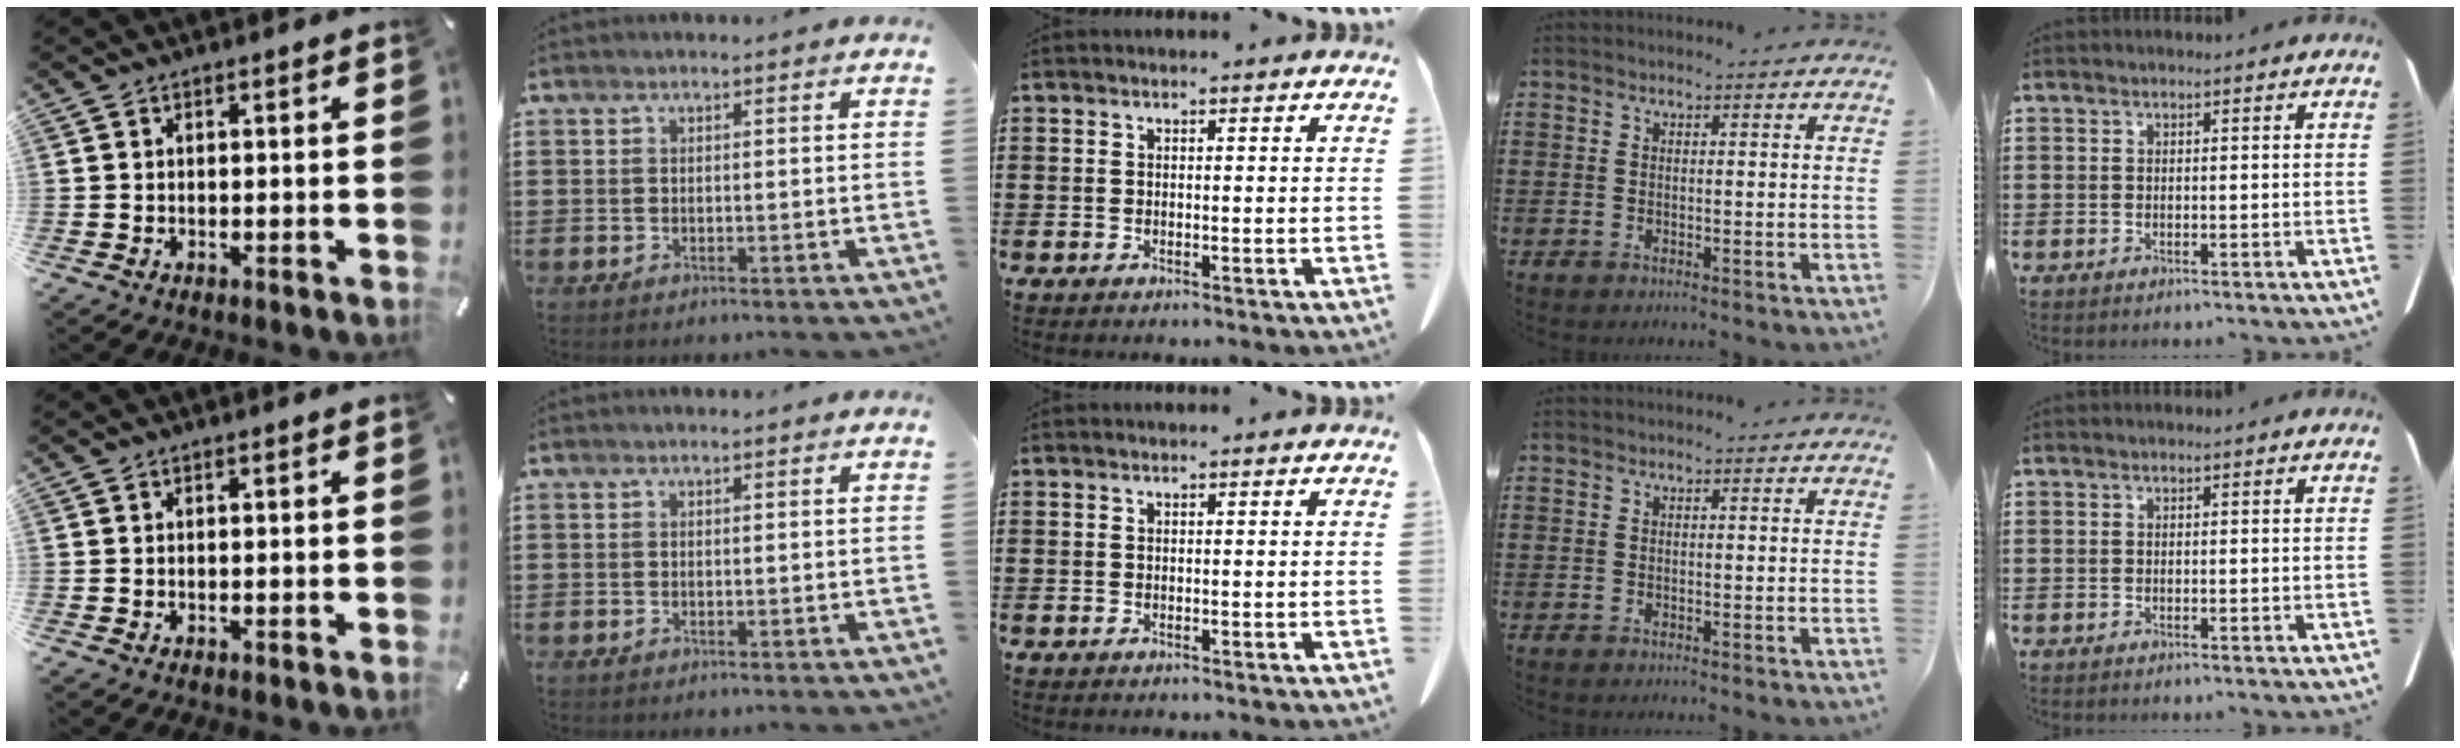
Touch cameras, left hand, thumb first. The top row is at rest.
{}